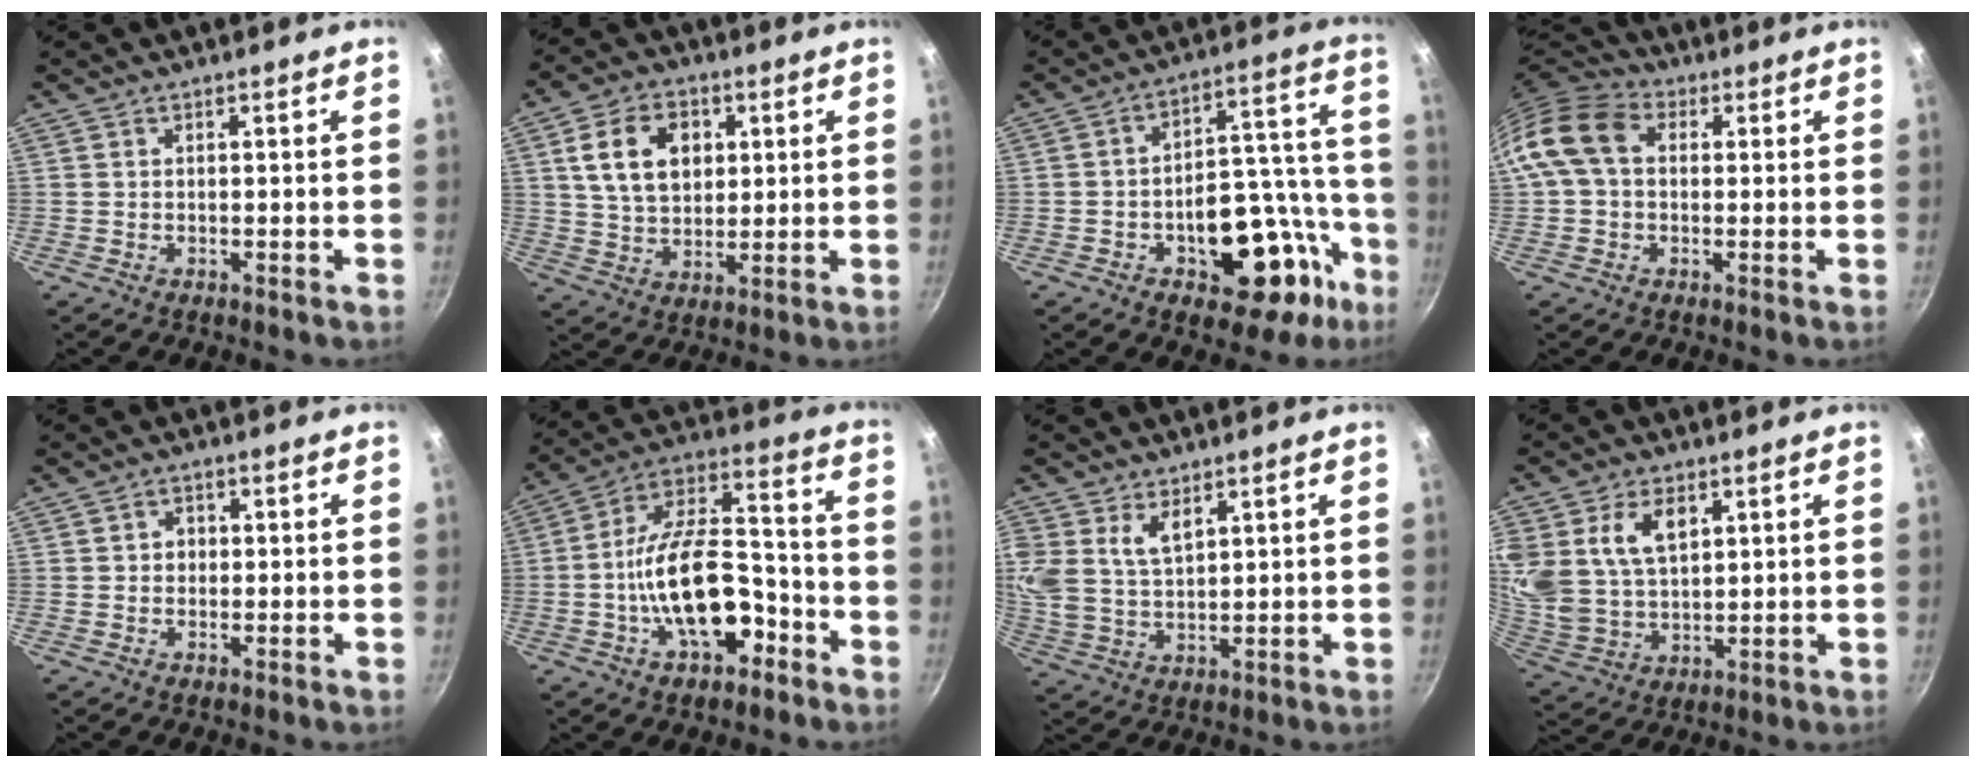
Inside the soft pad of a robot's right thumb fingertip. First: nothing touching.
{"total": 12.2, "force": [3.2, 8.7, 7.9], "torque": [-0.116, -0.003, 0.057]}
{"total": 21.7, "force": [-9.1, 12.9, 14.9], "torque": [-0.128, 0.074, -0.116]}
{"total": 11.1, "force": [1.6, 8.3, 7.3], "torque": [-0.119, 0.025, 0.008]}
{"total": 2.1, "force": [0.0, 2.0, 0.9], "torque": [-0.003, 0.003, -0.002]}
{"total": 18.7, "force": [-6.5, 9.8, 14.5], "torque": [-0.215, 0.064, -0.110]}
{"total": 9.5, "force": [4.4, 6.0, 6.0], "torque": [-0.126, -0.014, 0.092]}
{"total": 14.9, "force": [5.4, 10.2, 9.5], "torque": [-0.186, -0.018, 0.115]}